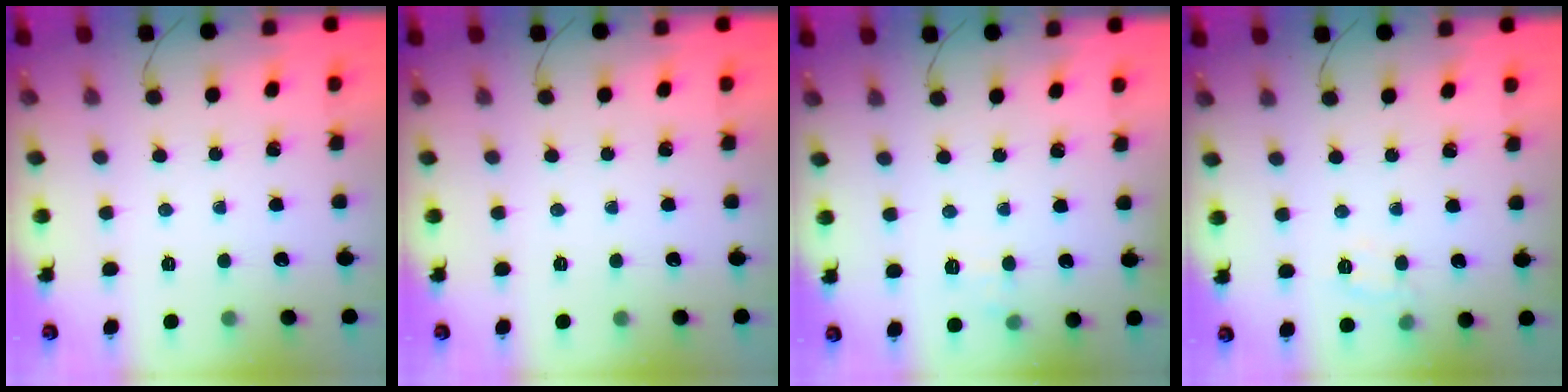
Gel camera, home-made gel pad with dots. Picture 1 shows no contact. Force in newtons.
{"total": 0.0}
{"total": 6.1, "press": 5.8, "slide": 1.9}
{"total": 6.1, "press": 6.0, "slide": 1.1}